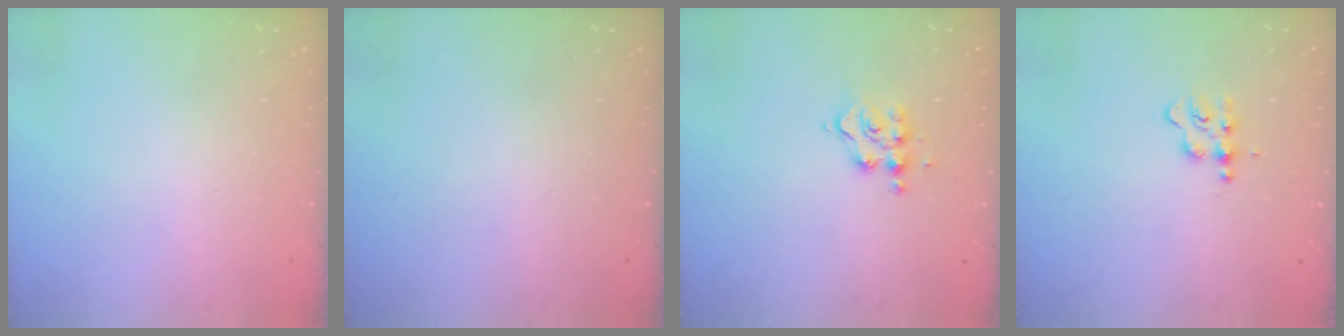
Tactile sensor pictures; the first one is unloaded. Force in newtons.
{"total": 0.0}
{"total": 7.7, "press": 7.7, "slide": 0.4}
{"total": 2.8, "press": 2.8, "slide": 0.3}